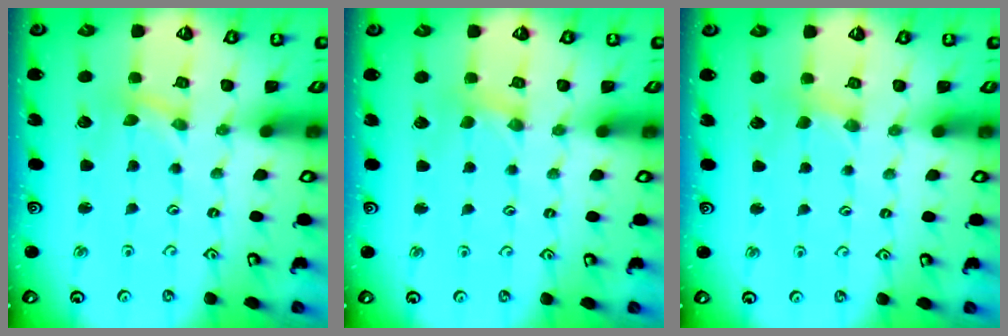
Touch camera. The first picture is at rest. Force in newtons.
{"total": 1.7, "press": 1.7, "slide": 0.2}
{"total": 1.5, "press": 1.5, "slide": 0.3}